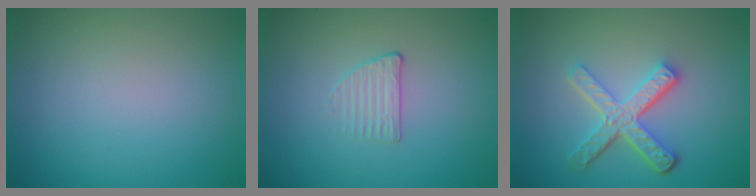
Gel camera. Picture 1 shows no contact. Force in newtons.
{"total": 1.3, "press": 0.8, "slide": 1.0}
{"total": 4.9, "press": 3.6, "slide": 3.3}